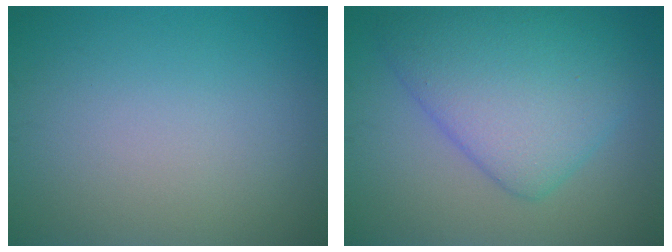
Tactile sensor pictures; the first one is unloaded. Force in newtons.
{"total": 7.8, "press": 7.8, "slide": 0.0}